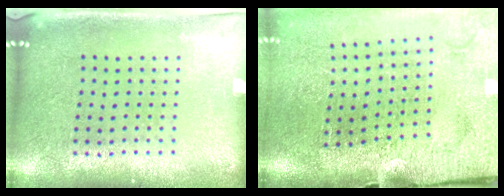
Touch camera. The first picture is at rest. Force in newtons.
{"total": 4.5, "press": 3.5, "slide": 2.9}